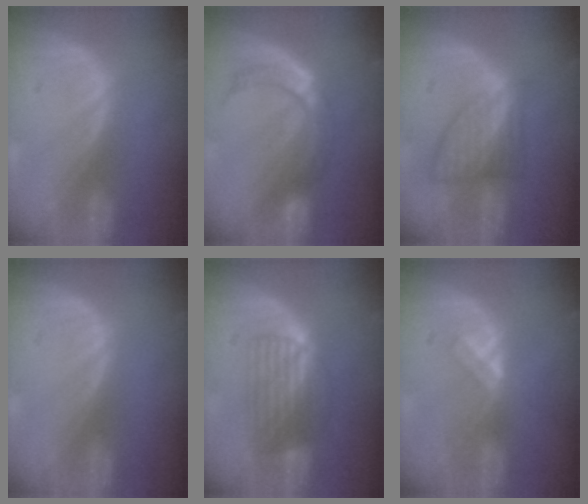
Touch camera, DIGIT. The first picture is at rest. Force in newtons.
{"total": 7.1, "press": 6.8, "slide": 2.0}
{"total": 7.0, "press": 6.4, "slide": 2.8}
{"total": 0.0}
{"total": 6.9, "press": 6.1, "slide": 3.2}
{"total": 5.5, "press": 5.0, "slide": 2.3}